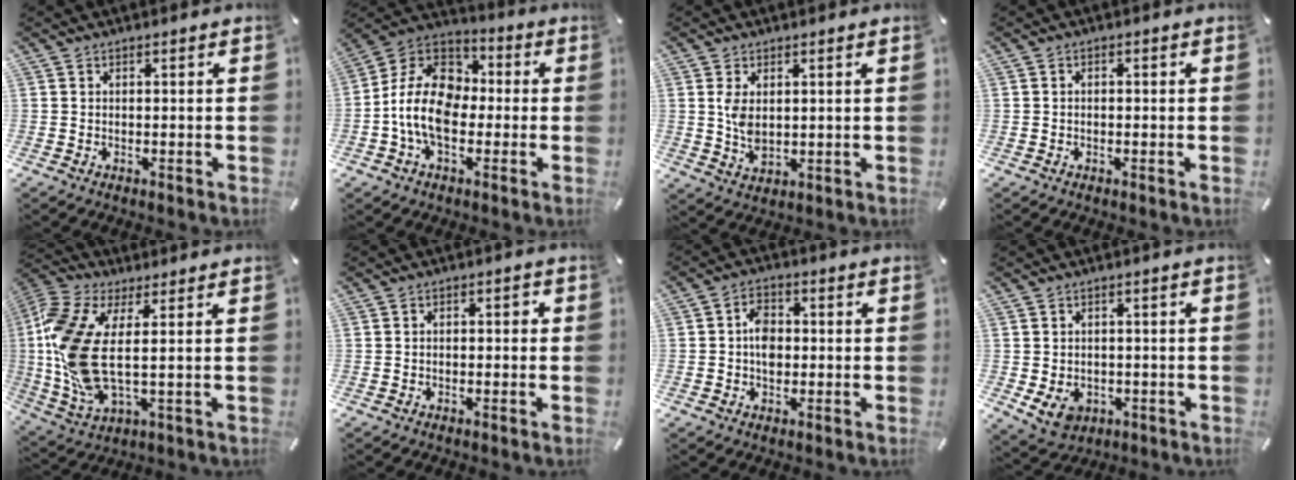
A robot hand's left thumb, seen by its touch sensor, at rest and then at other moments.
{"total": 14.6, "force": [-3.6, 10.5, 9.5], "torque": [-0.215, 0.026, -0.069]}
{"total": 5.2, "force": [1.1, 3.1, 4.1], "torque": [-0.104, -0.002, 0.015]}
{"total": 1.1, "force": [-0.5, 0.7, 0.6], "torque": [-0.012, 0.004, -0.013]}
{"total": 14.4, "force": [1.3, 5.1, 13.4], "torque": [-0.310, -0.032, 0.019]}
{"total": 1.8, "force": [-1.0, 1.1, 1.1], "torque": [-0.021, 0.010, -0.022]}
{"total": 5.5, "force": [-0.5, 3.9, 3.8], "torque": [-0.052, 0.006, -0.011]}
{"total": 6.3, "force": [-1.8, 5.0, 3.4], "torque": [-0.064, 0.003, -0.036]}